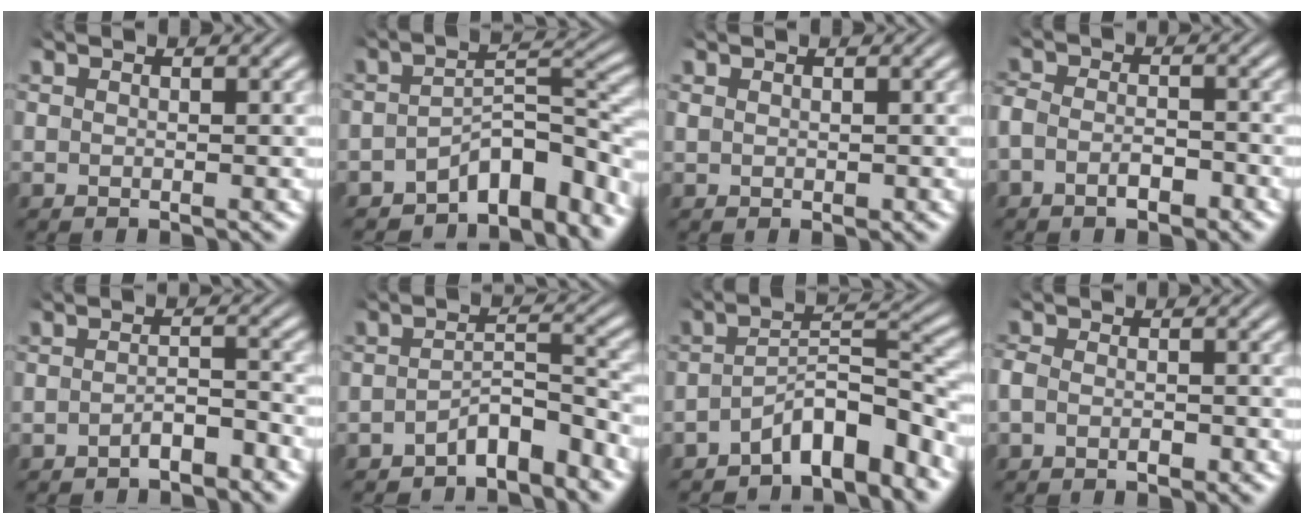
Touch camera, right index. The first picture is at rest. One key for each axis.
{"total": 6.9, "fx": -4.4, "fy": 2.2, "fz": 4.8, "tx": -0.065, "ty": -0.018, "tz": -0.063}
{"total": 0.0}
{"total": 3.0, "fx": -1.6, "fy": 2.1, "fz": 1.5, "tx": -0.039, "ty": -0.008, "tz": -0.027}
{"total": 2.4, "fx": -2.1, "fy": 0.5, "fz": 0.9, "tx": -0.007, "ty": -0.004, "tz": -0.040}
{"total": 4.2, "fx": -3.7, "fy": 1.0, "fz": 1.9, "tx": -0.015, "ty": -0.007, "tz": -0.060}
{"total": 6.1, "fx": -4.1, "fy": 1.7, "fz": 4.2, "tx": -0.055, "ty": -0.007, "tz": -0.061}
{"total": 1.9, "fx": -0.9, "fy": 1.3, "fz": 1.0, "tx": -0.029, "ty": -0.008, "tz": -0.015}